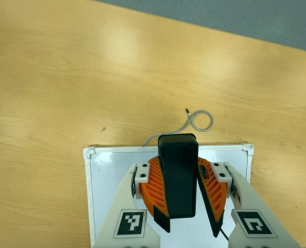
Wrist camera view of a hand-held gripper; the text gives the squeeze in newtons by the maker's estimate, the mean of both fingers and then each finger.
{"total": 11.1, "left": 11.0, "right": 11.1}